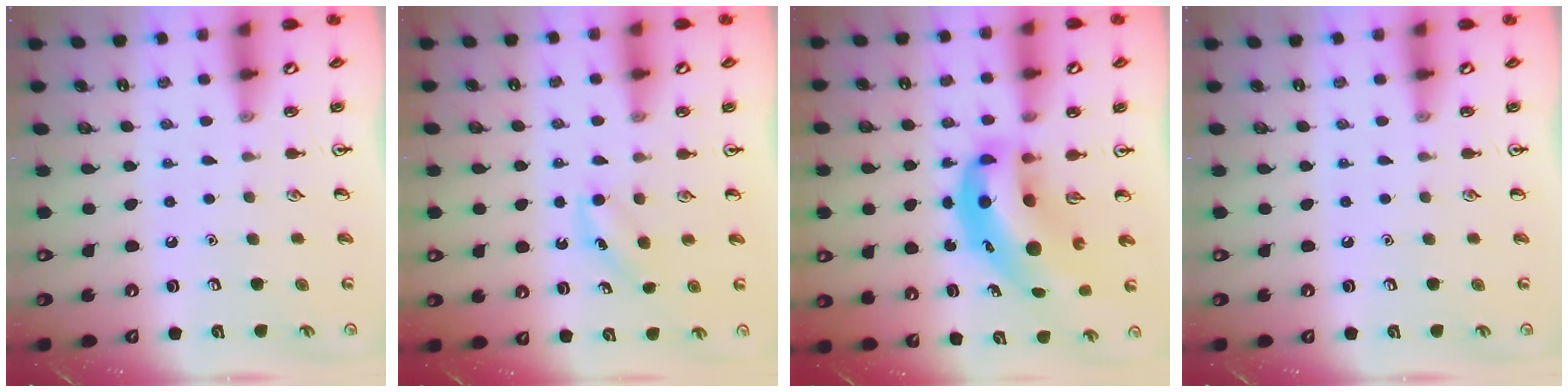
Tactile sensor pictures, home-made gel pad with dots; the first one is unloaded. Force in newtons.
{"total": 4.1, "press": 3.8, "slide": 1.6}
{"total": 11.3, "press": 10.8, "slide": 3.3}
{"total": 0.0}